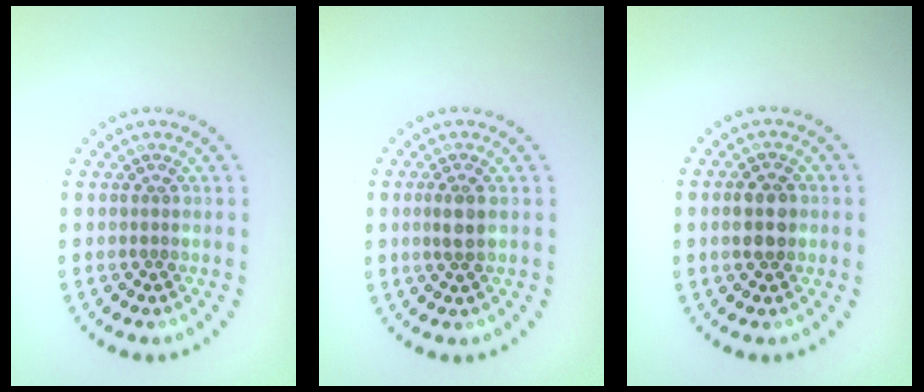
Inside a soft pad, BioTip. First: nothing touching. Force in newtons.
{"total": 1.9, "press": 1.7, "slide": 0.8}
{"total": 2.4, "press": 2.4, "slide": 0.1}